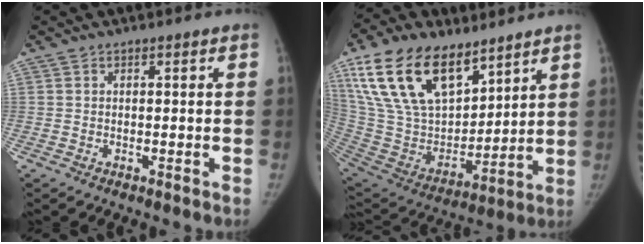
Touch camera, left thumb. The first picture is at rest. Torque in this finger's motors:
{"motor_torque": [2.82, 1.88, 2.13, -0.64, 0.81]}